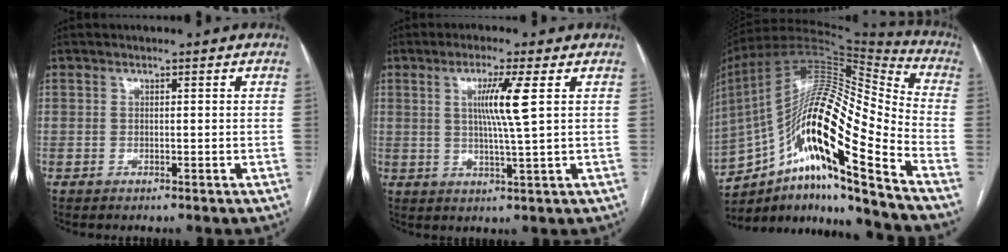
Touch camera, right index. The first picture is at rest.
{"total": 6.3, "force": [1.6, -1.0, 6.0], "torque": [-0.112, -0.005, 0.031]}
{"total": 23.9, "force": [-12.7, 2.9, 20.0], "torque": [-0.363, 0.019, -0.223]}